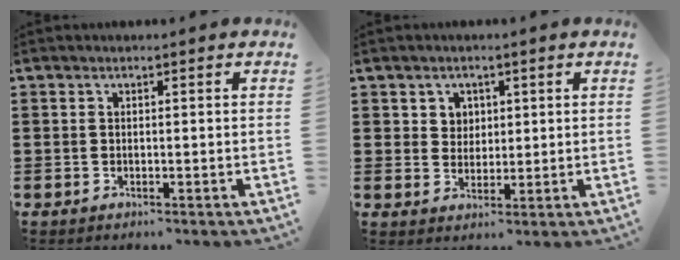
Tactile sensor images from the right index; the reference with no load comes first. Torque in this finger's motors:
{"motor_torque": [0.02, 0.00, 0.02, 0.03]}